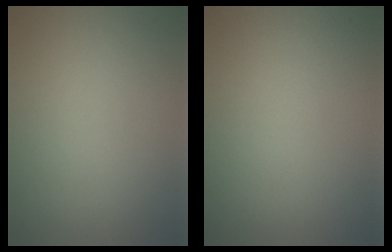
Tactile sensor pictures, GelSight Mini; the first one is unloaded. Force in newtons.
{"total": 0.0}